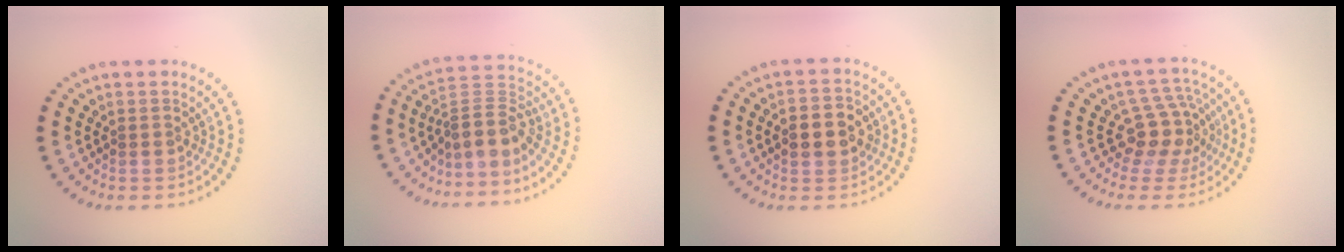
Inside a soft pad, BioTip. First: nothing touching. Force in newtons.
{"total": 3.5, "press": 2.6, "slide": 2.4}
{"total": 3.4, "press": 3.4, "slide": 0.2}
{"total": 4.0, "press": 2.9, "slide": 2.6}